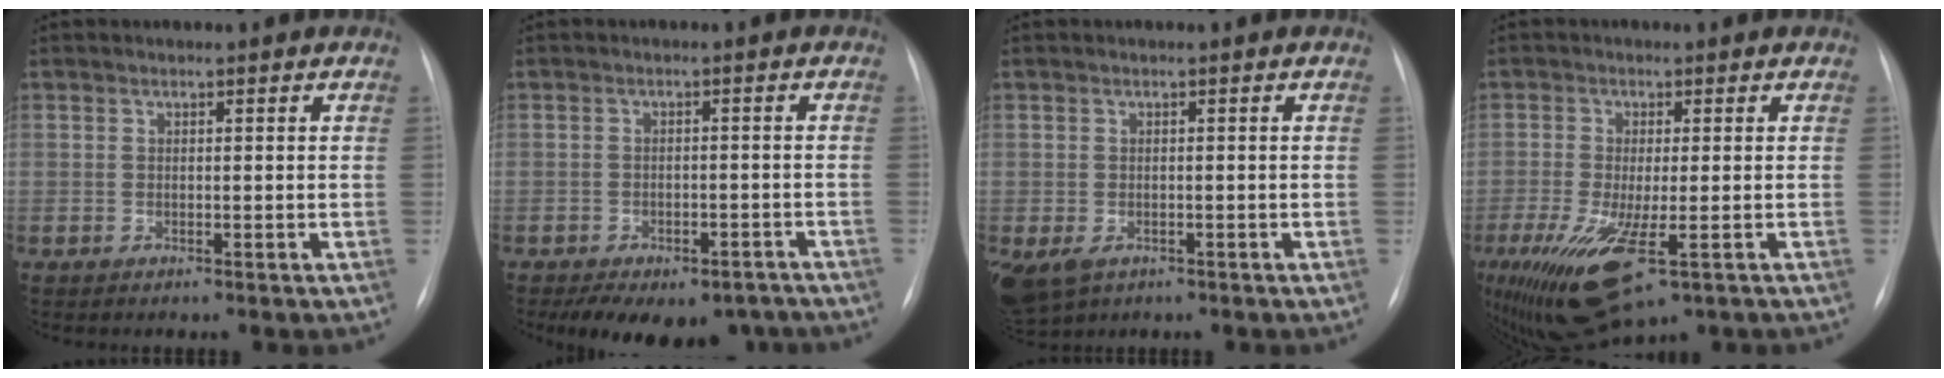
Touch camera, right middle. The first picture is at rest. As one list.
[{"total": 13.9, "force": [-10.0, 7.5, 5.9], "torque": [-0.100, 0.010, -0.119]}, {"total": 6.5, "force": [-3.2, 4.5, 3.3], "torque": [-0.079, -0.008, -0.044]}, {"total": 10.6, "force": [-4.8, 3.0, 8.9], "torque": [-0.163, -0.028, -0.074]}]